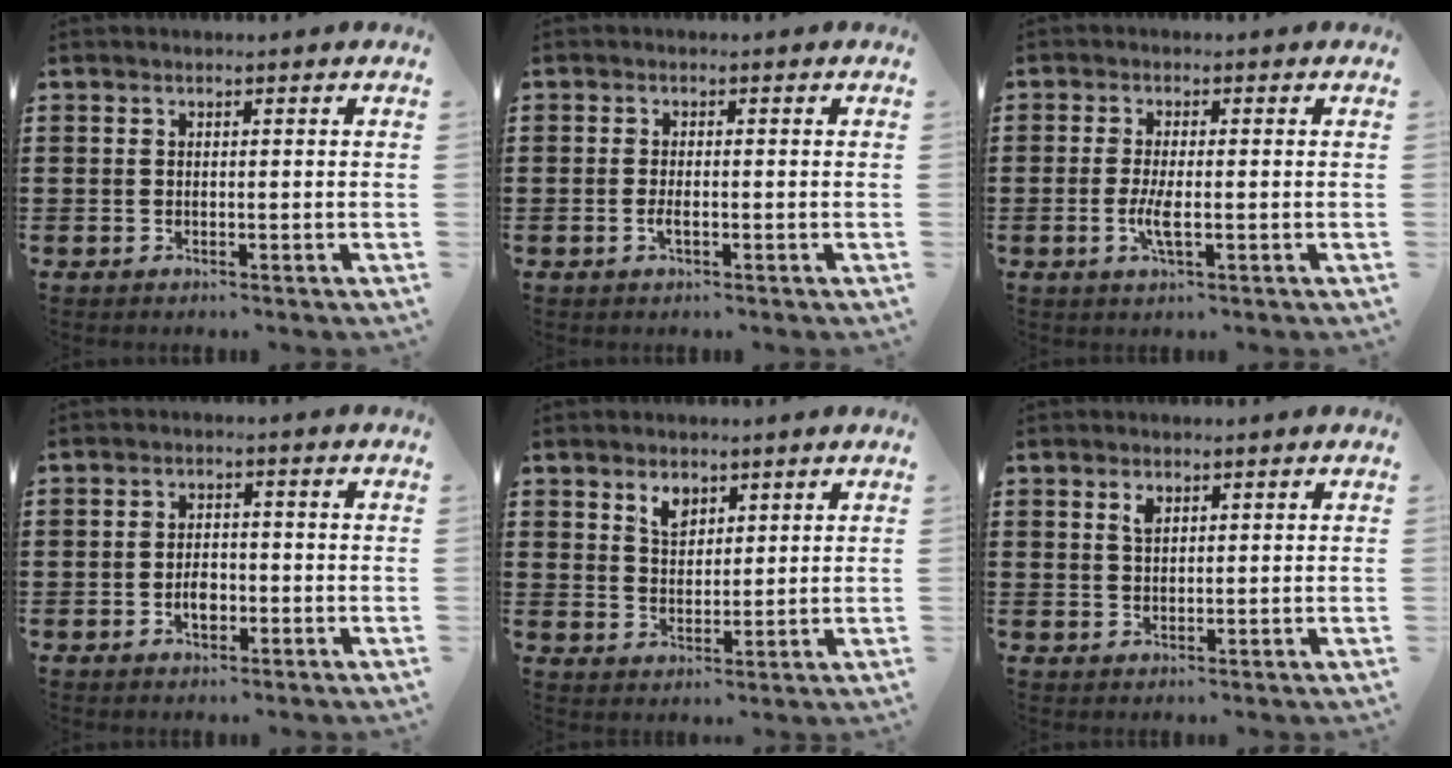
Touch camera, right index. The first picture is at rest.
{"total": 1.6, "force": [-0.6, 0.4, 1.5], "torque": [-0.034, -0.003, -0.012]}
{"total": 3.7, "force": [-0.9, 0.8, 3.5], "torque": [-0.075, -0.006, -0.021]}
{"total": 3.3, "force": [-1.1, 1.9, 2.5], "torque": [-0.037, 0.000, -0.021]}
{"total": 3.5, "force": [2.4, 2.1, 1.4], "torque": [-0.028, 0.002, 0.043]}
{"total": 1.7, "force": [1.0, 0.9, 1.1], "torque": [-0.025, 0.004, 0.018]}